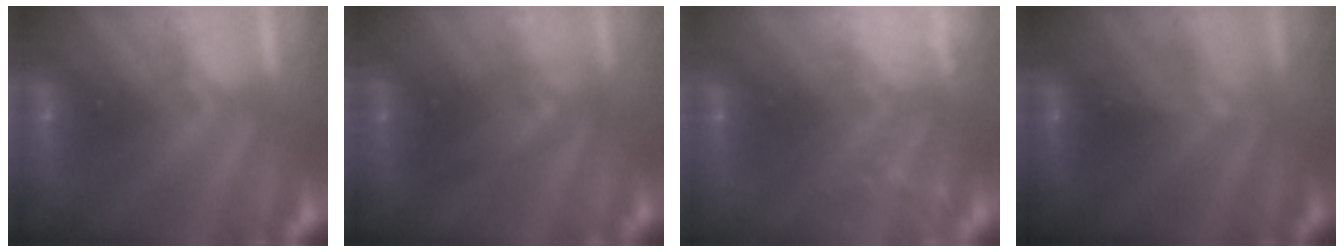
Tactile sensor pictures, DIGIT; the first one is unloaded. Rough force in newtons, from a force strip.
{"total": 2.9}
{"total": 6.6}
{"total": 2.9}